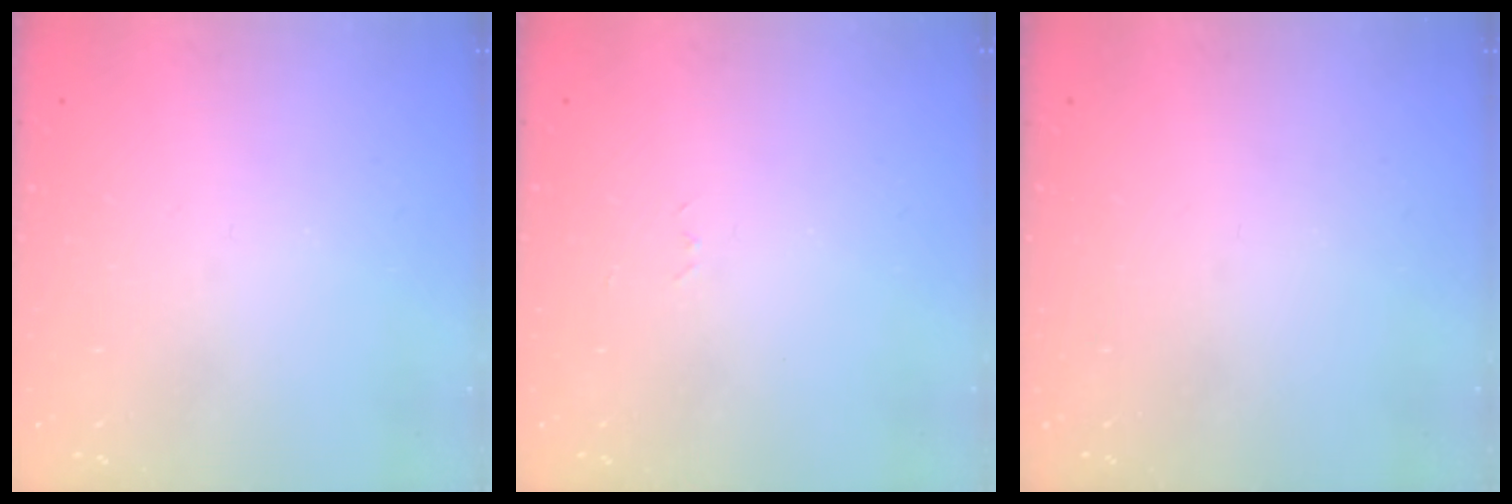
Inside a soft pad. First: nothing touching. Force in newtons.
{"total": 2.6, "press": 2.6, "slide": 0.4}
{"total": 0.0}